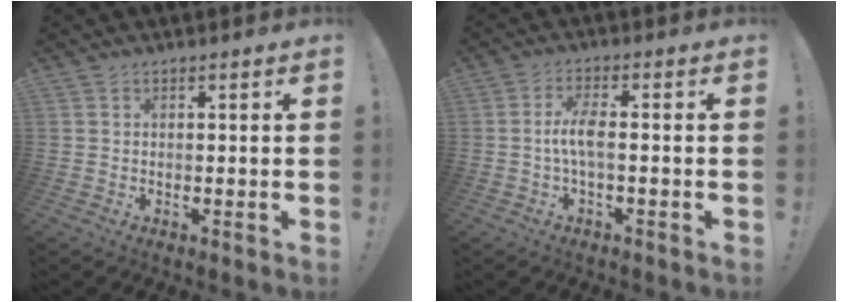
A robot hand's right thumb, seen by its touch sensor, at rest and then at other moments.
{"total": 5.9, "force": [-0.7, 1.4, 5.7], "torque": [-0.124, -0.004, -0.019]}